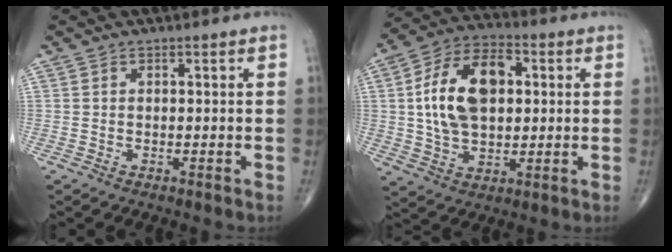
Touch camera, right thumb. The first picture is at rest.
{"total": 16.9, "force": [2.4, 10.4, 13.1], "torque": [-0.213, 0.014, 0.038]}